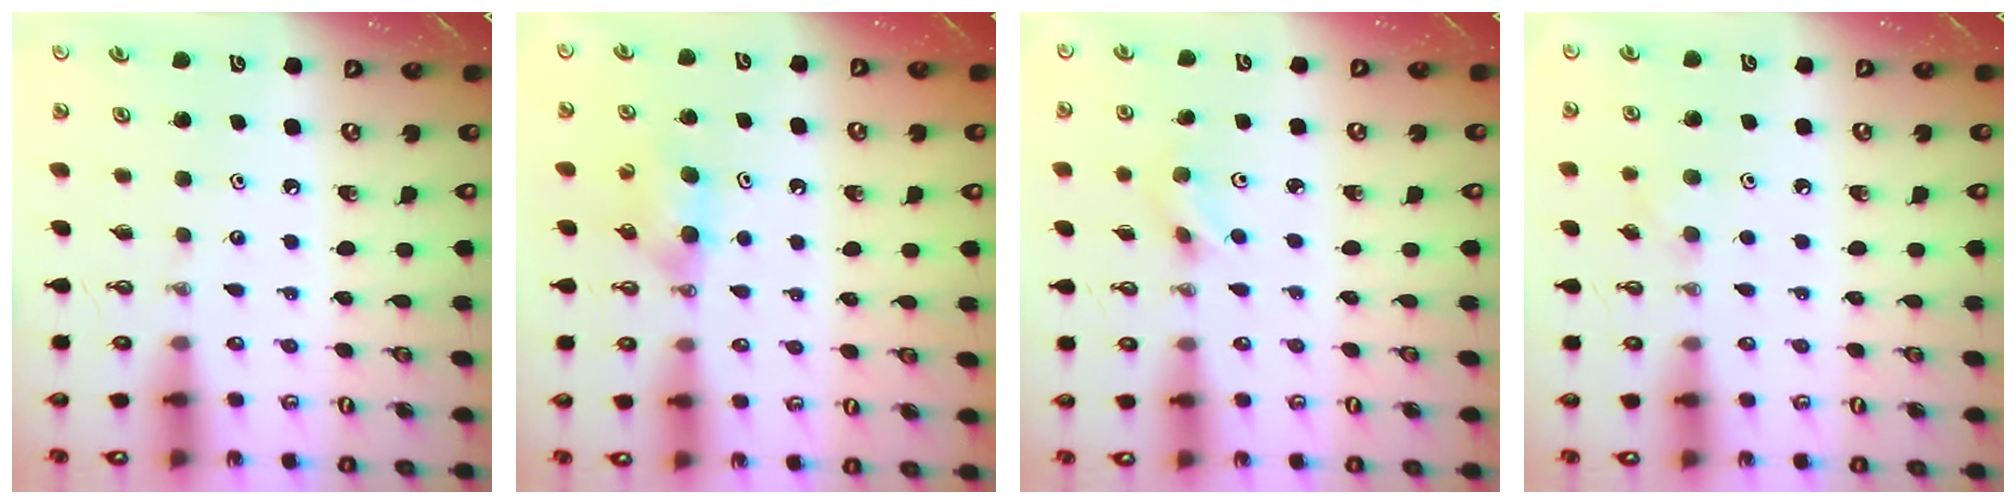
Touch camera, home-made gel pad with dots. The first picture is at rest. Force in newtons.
{"total": 4.7, "press": 4.6, "slide": 1.1}
{"total": 2.4, "press": 2.4, "slide": 0.1}
{"total": 6.4, "press": 5.7, "slide": 2.9}